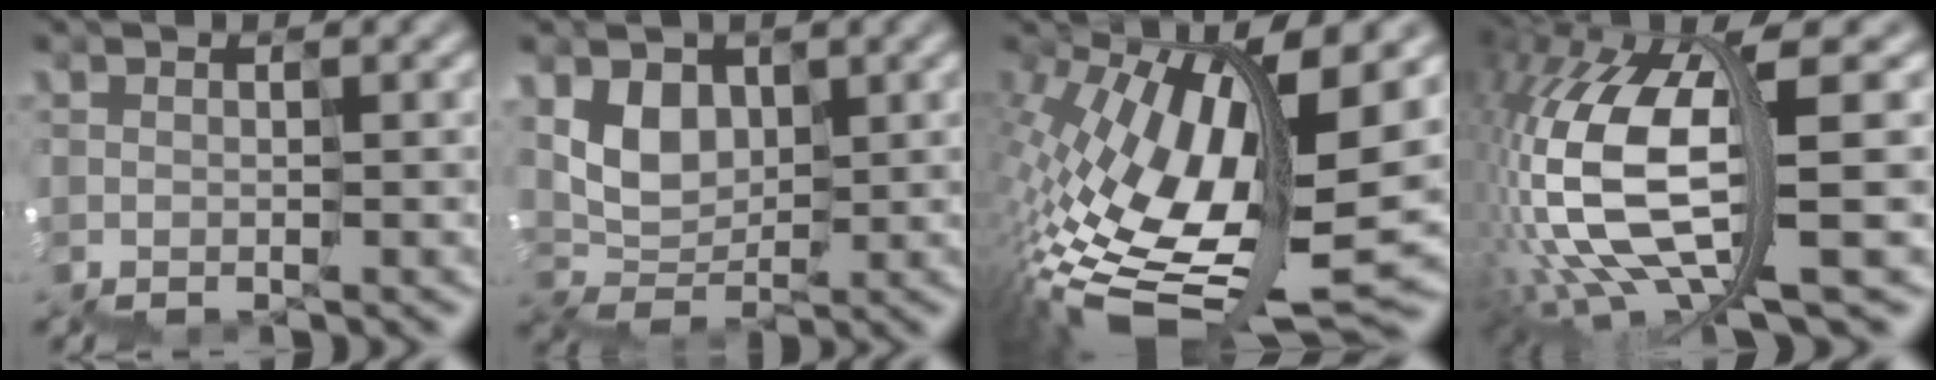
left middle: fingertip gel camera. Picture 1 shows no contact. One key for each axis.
{"total": 3.0, "fx": 1.7, "fy": 2.3, "fz": 0.7, "tx": -0.017, "ty": 0.002, "tz": 0.032}
{"total": 13.8, "fx": -0.3, "fy": 5.6, "fz": 12.6, "tx": -0.251, "ty": 0.002, "tz": 0.000}
{"total": 10.8, "fx": -0.6, "fy": 4.1, "fz": 10.0, "tx": -0.234, "ty": 0.004, "tz": -0.012}